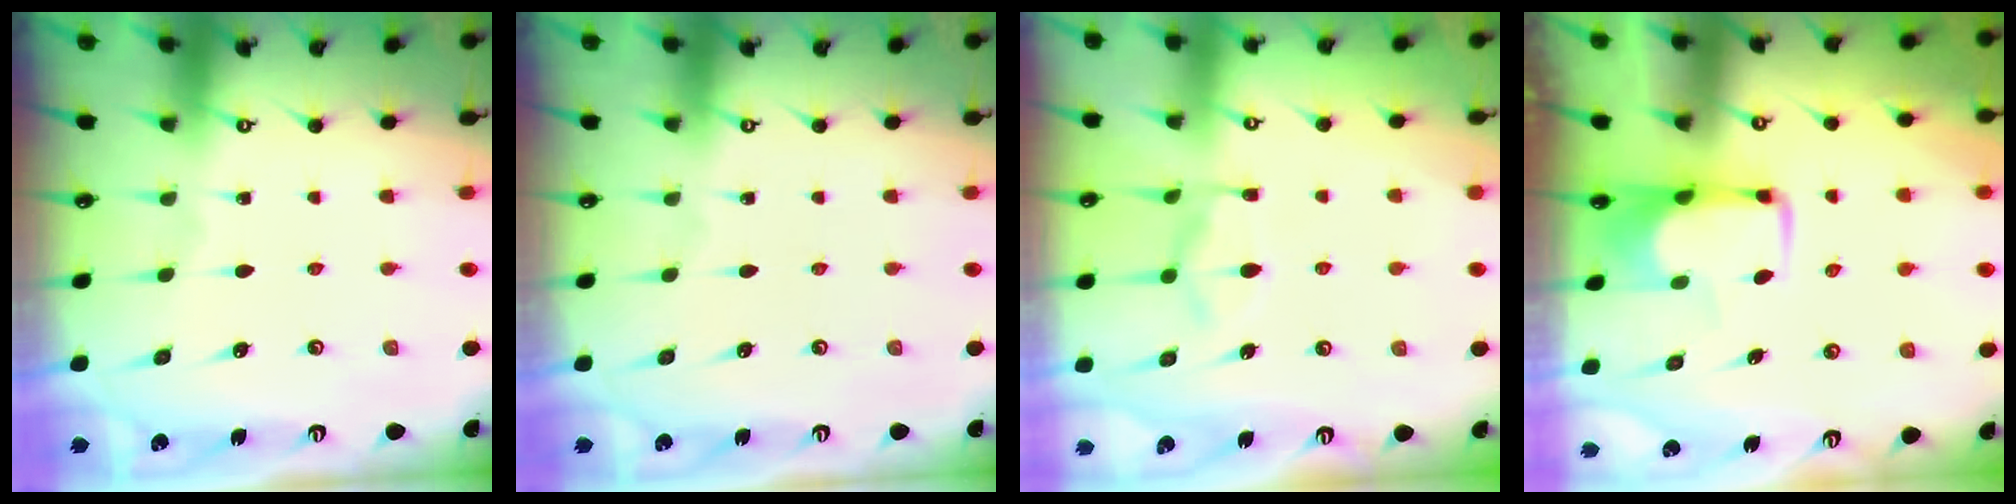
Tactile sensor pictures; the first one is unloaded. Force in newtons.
{"total": 0.0}
{"total": 6.9, "press": 6.7, "slide": 1.4}
{"total": 2.1, "press": 2.1, "slide": 0.4}